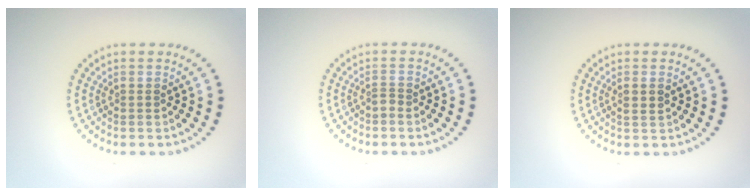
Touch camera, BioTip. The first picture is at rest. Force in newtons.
{"total": 0.9, "press": 0.5, "slide": 0.7}
{"total": 1.2, "press": 1.1, "slide": 0.4}